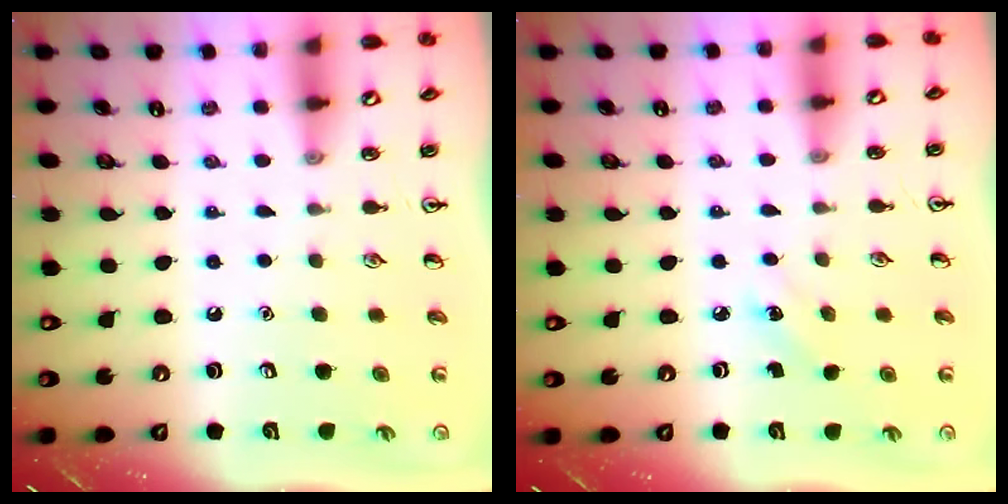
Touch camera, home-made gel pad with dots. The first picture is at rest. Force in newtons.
{"total": 3.1, "press": 2.9, "slide": 1.1}